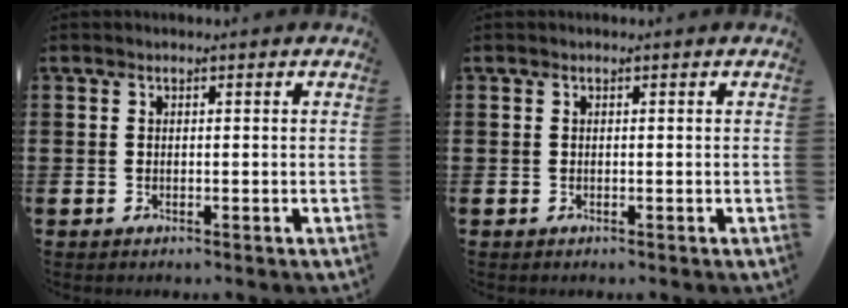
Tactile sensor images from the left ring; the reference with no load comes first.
{"total": 0.0}